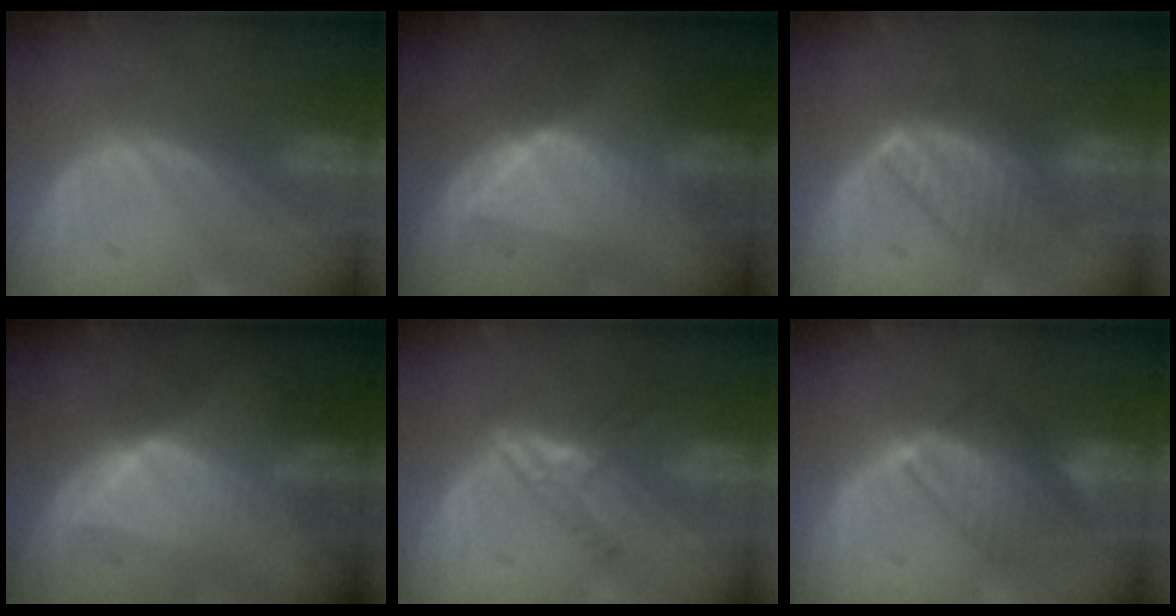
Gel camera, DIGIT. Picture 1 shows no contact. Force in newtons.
{"total": 7.2, "press": 7.2, "slide": 0.2}
{"total": 7.6, "press": 6.9, "slide": 3.2}
{"total": 7.1, "press": 7.1, "slide": 0.2}
{"total": 5.4, "press": 4.8, "slide": 2.6}
{"total": 8.0, "press": 7.1, "slide": 3.7}